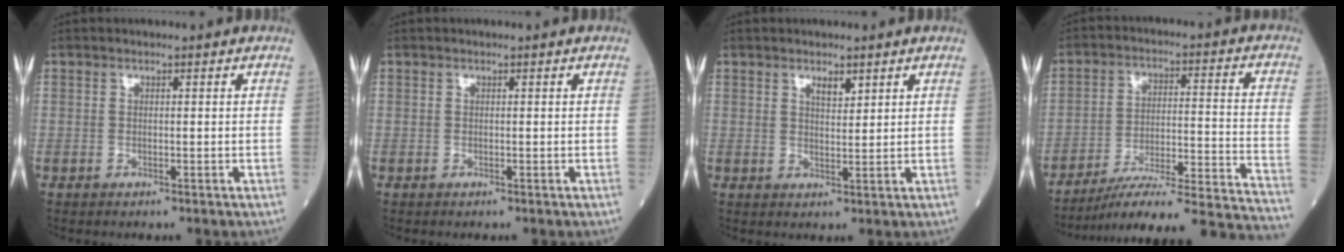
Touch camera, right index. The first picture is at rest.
{"total": 0.0}
{"total": 2.2, "force": [1.5, 0.7, 1.4], "torque": [-0.022, -0.004, 0.027]}
{"total": 24.8, "force": [-22.6, -0.9, 10.0], "torque": [-0.075, -0.010, -0.318]}